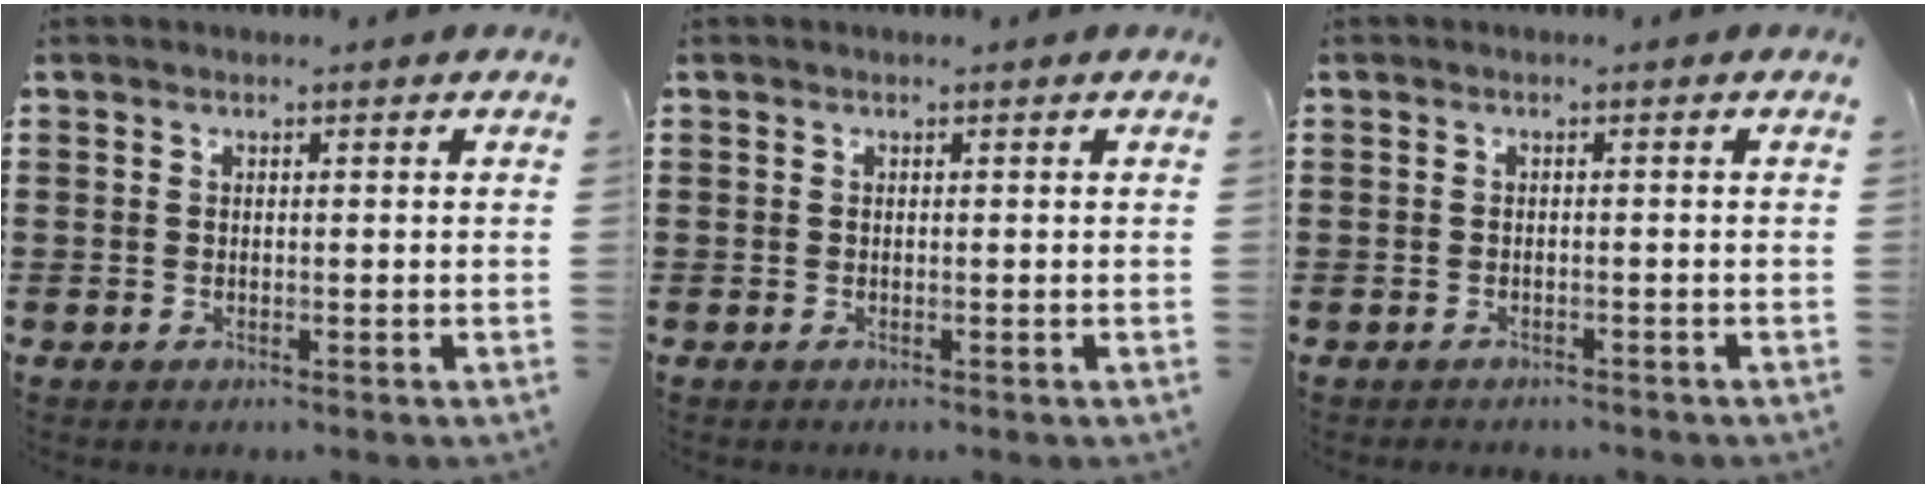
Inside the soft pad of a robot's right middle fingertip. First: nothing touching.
{"total": 0.0}
{"total": 0.9, "force": [-0.9, 0.1, 0.0], "torque": [-0.002, 0.001, -0.020]}